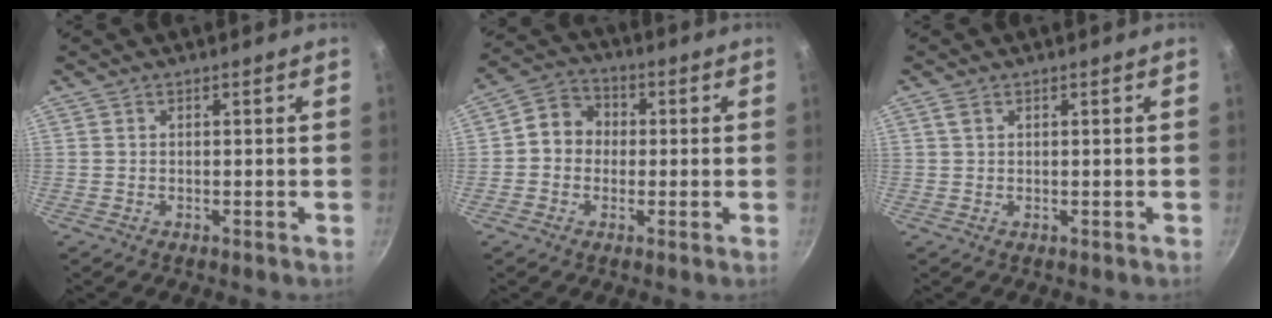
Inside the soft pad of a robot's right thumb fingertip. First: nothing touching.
{"total": 7.4, "force": [0.0, 6.6, 3.5], "torque": [-0.027, 0.019, -0.020]}
{"total": 1.3, "force": [0.6, 0.7, 0.8], "torque": [-0.014, 0.000, 0.012]}